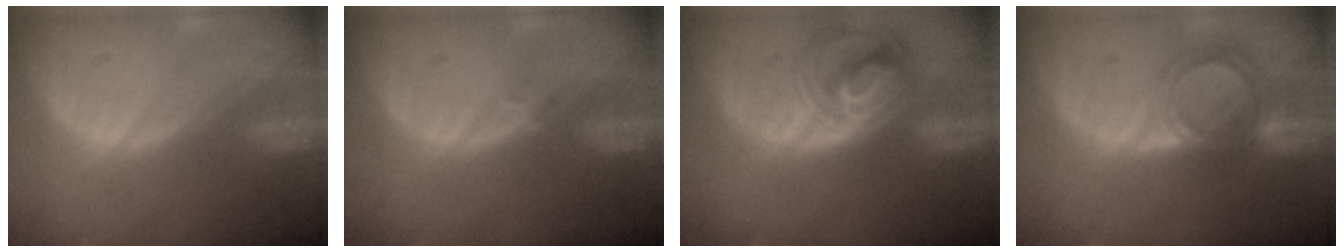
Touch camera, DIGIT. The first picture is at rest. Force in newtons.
{"total": 0.7, "press": 0.7, "slide": 0.1}
{"total": 8.3, "press": 7.1, "slide": 4.2}
{"total": 6.1, "press": 5.2, "slide": 3.2}